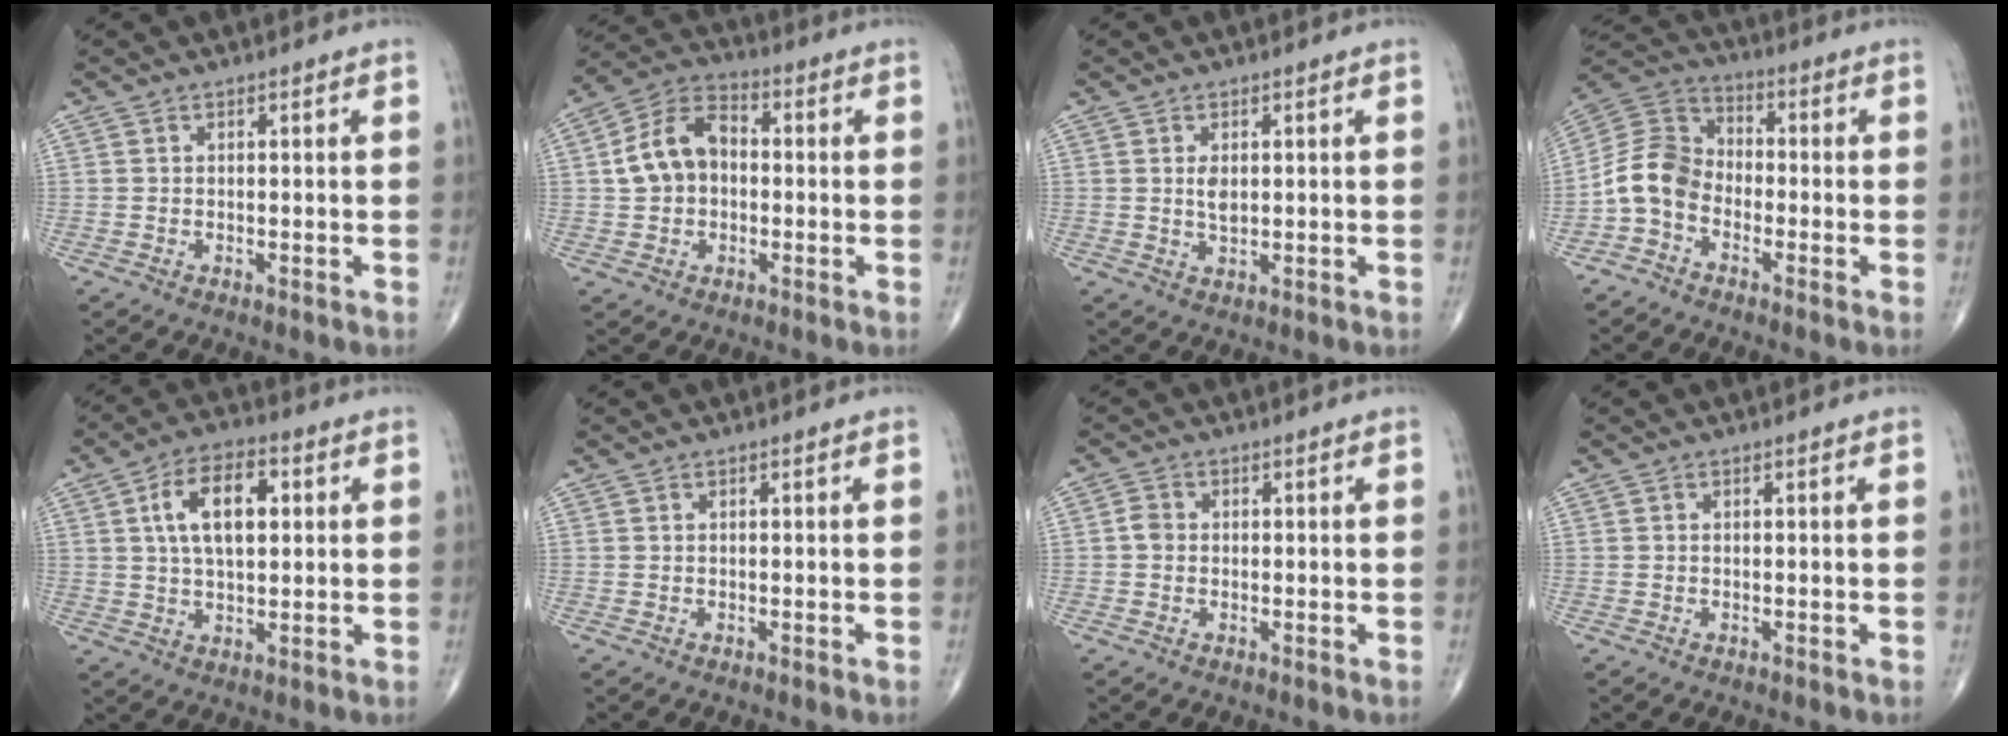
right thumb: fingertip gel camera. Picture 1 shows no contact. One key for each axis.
{"total": 10.3, "fx": 0.2, "fy": 7.5, "fz": 7.1, "tx": -0.118, "ty": 0.032, "tz": -0.009}
{"total": 2.3, "fx": 0.4, "fy": 1.3, "fz": 1.9, "tx": -0.029, "ty": -0.004, "tz": 0.008}
{"total": 8.8, "fx": -3.2, "fy": 6.5, "fz": 5.0, "tx": -0.090, "ty": 0.047, "tz": -0.080}
{"total": 11.2, "fx": 2.6, "fy": 5.9, "fz": 9.2, "tx": -0.146, "ty": 0.008, "tz": 0.041}
{"total": 0.0}
{"total": 2.1, "fx": -0.2, "fy": 1.8, "fz": 1.1, "tx": -0.014, "ty": 0.006, "tz": -0.006}
{"total": 0.0}